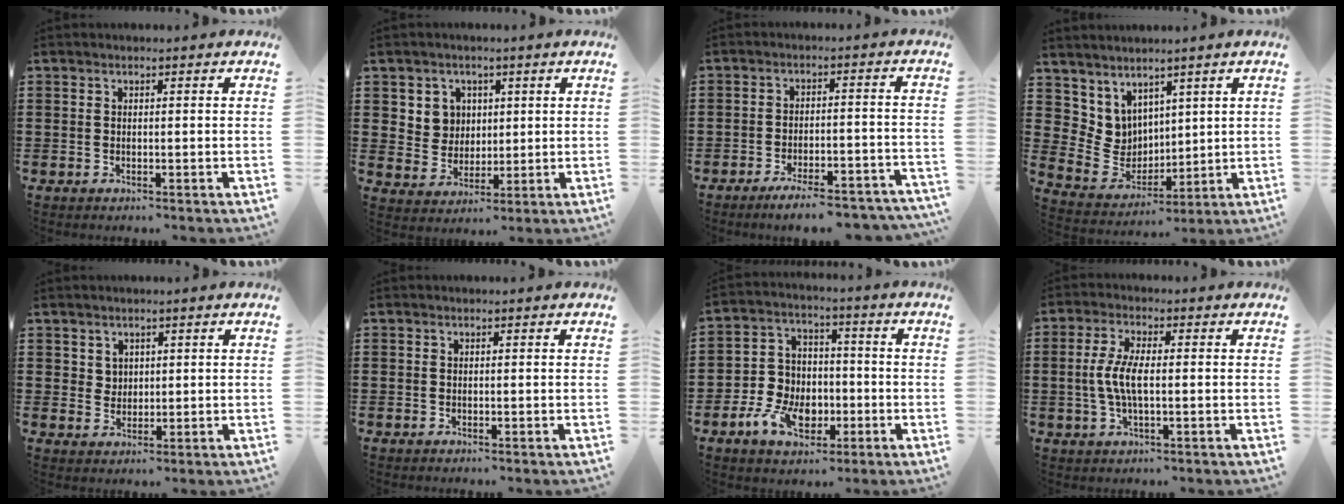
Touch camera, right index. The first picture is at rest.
{"total": 5.4, "force": [2.0, 4.9, 1.0], "torque": [-0.046, 0.016, 0.038]}
{"total": 5.5, "force": [-4.8, 0.3, 2.7], "torque": [-0.043, -0.005, -0.087]}
{"total": 6.1, "force": [3.5, 5.0, 0.6], "torque": [-0.052, -0.018, 0.070]}
{"total": 2.5, "force": [1.6, 1.9, 0.3], "torque": [-0.014, 0.009, 0.030]}
{"total": 0.0}
{"total": 8.2, "force": [-2.8, 6.3, 4.4], "torque": [-0.108, 0.018, -0.052]}
{"total": 5.4, "force": [-0.6, 1.7, 5.1], "torque": [-0.119, -0.005, -0.020]}